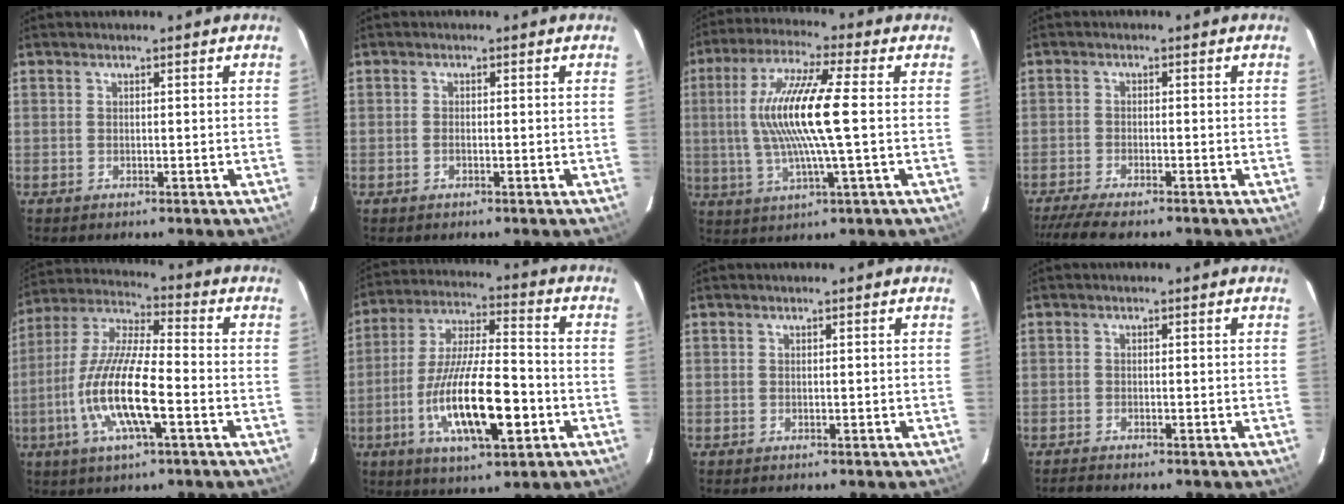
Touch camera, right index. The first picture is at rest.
{"total": 1.0, "force": [-0.4, 0.6, 0.7], "torque": [-0.016, 0.001, -0.008]}
{"total": 14.4, "force": [0.4, 0.8, 14.3], "torque": [-0.274, 0.002, 0.009]}
{"total": 8.1, "force": [-6.8, 1.3, 4.2], "torque": [-0.105, -0.027, -0.120]}
{"total": 15.5, "force": [-4.9, 3.3, 14.3], "torque": [-0.294, -0.009, -0.099]}
{"total": 18.0, "force": [-5.9, 4.8, 16.3], "torque": [-0.317, -0.014, -0.102]}
{"total": 0.0}
{"total": 2.1, "force": [-1.9, 0.3, 0.8], "torque": [-0.023, -0.009, -0.034]}